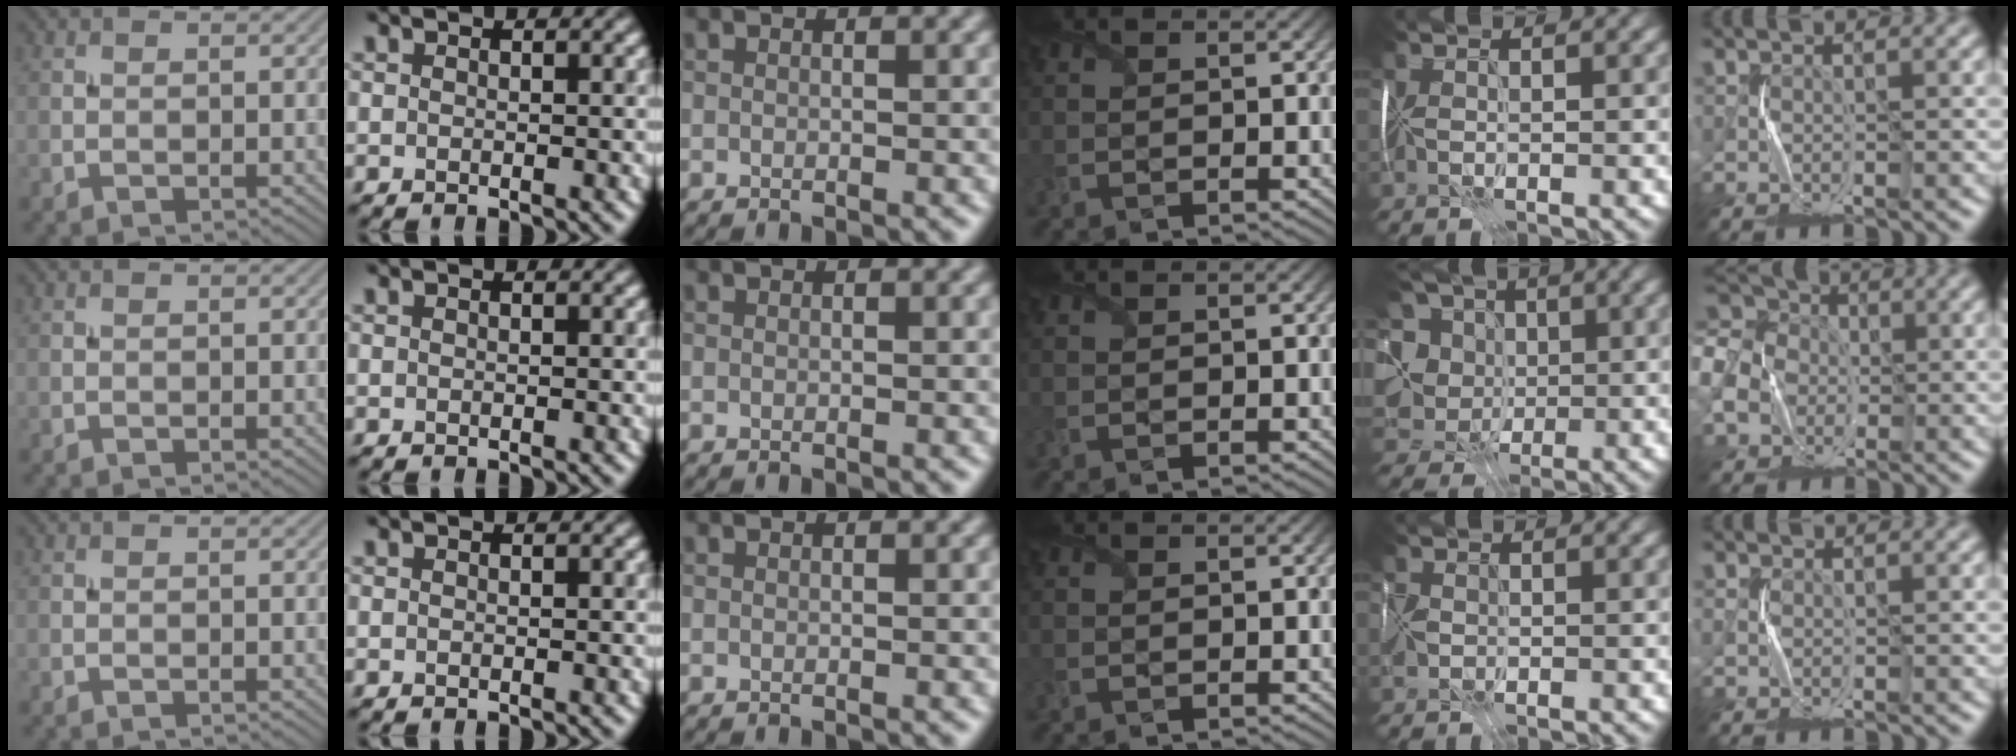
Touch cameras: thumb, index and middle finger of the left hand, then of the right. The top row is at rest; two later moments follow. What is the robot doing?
{"motion": "fold", "object": "shipping label"}